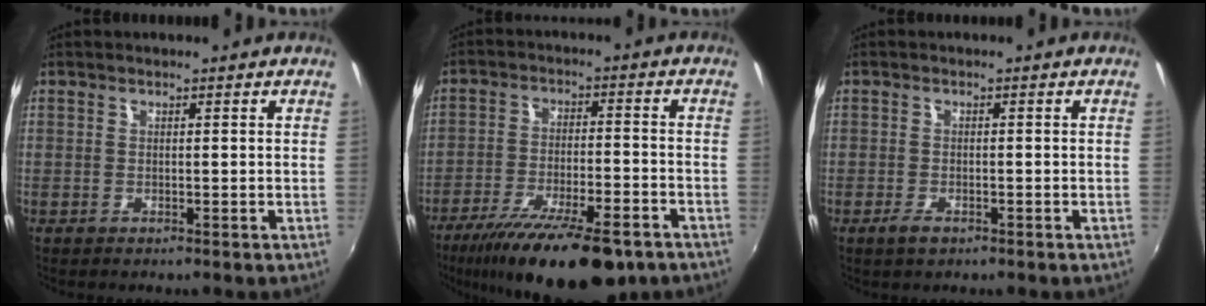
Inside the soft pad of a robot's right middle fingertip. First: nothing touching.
{"total": 20.1, "force": [-14.5, 5.7, 12.8], "torque": [-0.230, -0.043, -0.218]}
{"total": 2.4, "force": [-1.5, 1.0, 1.5], "torque": [-0.032, -0.003, -0.027]}